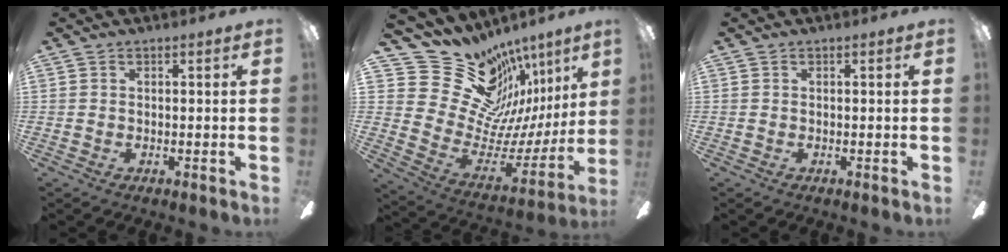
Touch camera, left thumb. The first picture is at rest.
{"total": 24.9, "force": [17.7, 14.3, 10.2], "torque": [-0.165, -0.136, 0.347]}
{"total": 0.0}